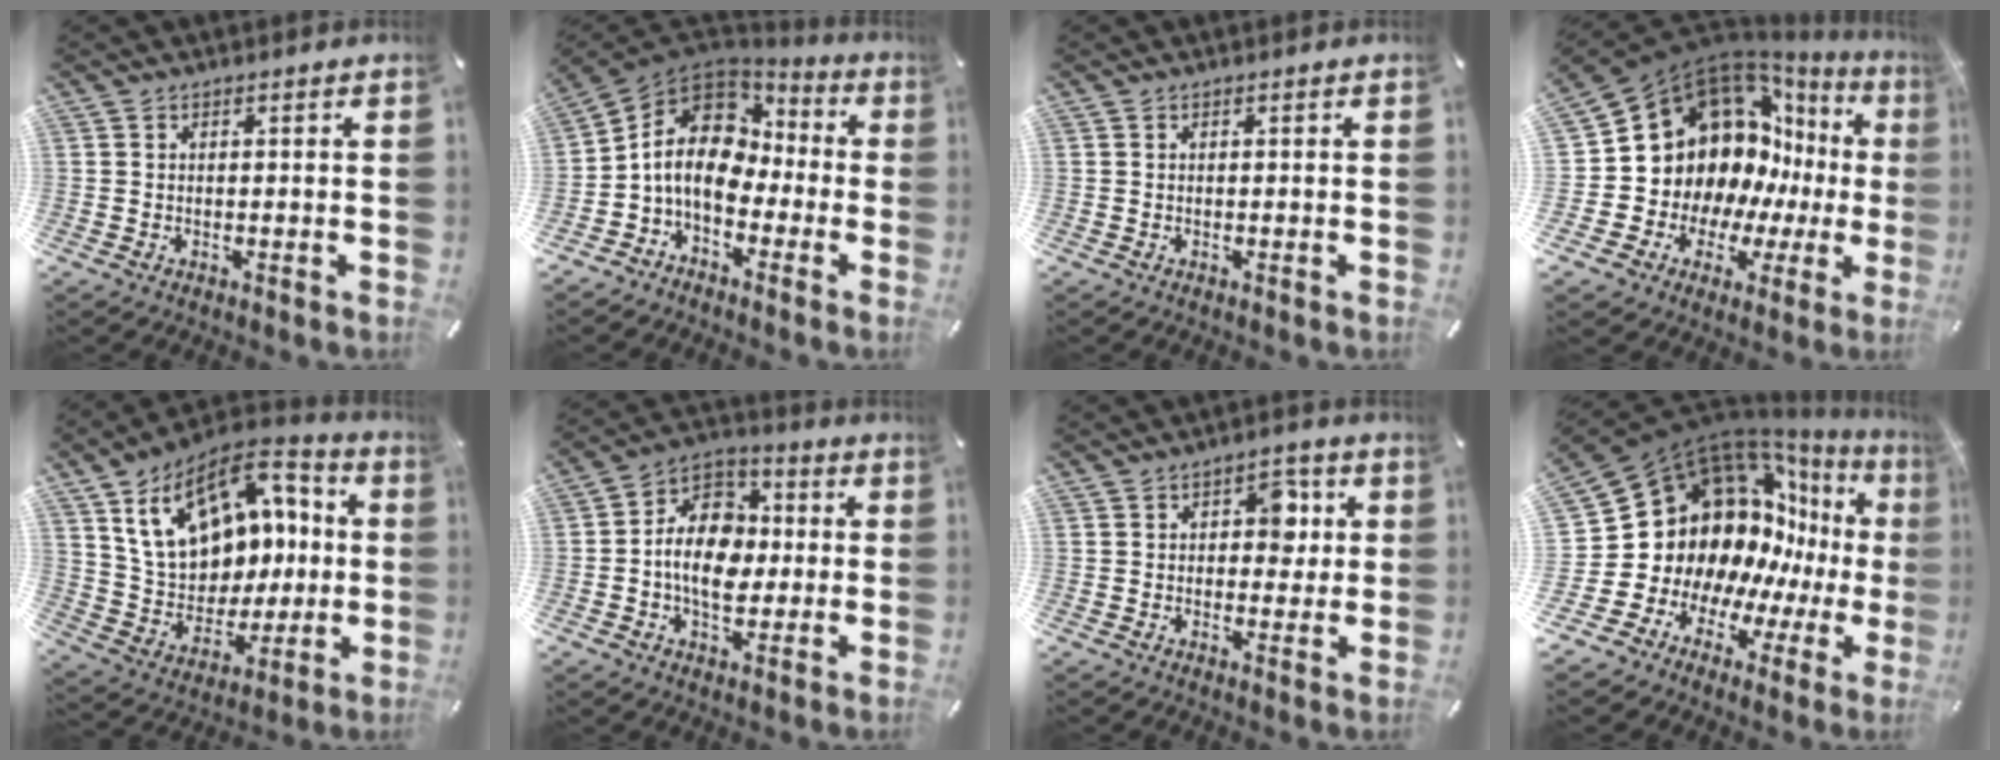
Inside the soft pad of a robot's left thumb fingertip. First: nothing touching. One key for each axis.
{"total": 11.6, "fx": -1.9, "fy": 8.9, "fz": 7.1, "tx": -0.163, "ty": 0.019, "tz": -0.038}
{"total": 0.0}
{"total": 17.5, "fx": 5.6, "fy": 14.6, "fz": 7.8, "tx": -0.118, "ty": -0.078, "tz": 0.133}
{"total": 19.4, "fx": 7.5, "fy": 14.2, "fz": 10.9, "tx": -0.211, "ty": -0.027, "tz": 0.144}
{"total": 13.3, "fx": -2.2, "fy": 10.0, "fz": 8.5, "tx": -0.161, "ty": 0.017, "tz": -0.039}
{"total": 6.7, "fx": 1.4, "fy": 4.6, "fz": 4.7, "tx": -0.043, "ty": -0.006, "tz": 0.011}
{"total": 22.1, "fx": 6.1, "fy": 17.7, "fz": 11.6, "tx": -0.203, "ty": -0.108, "tz": 0.165}